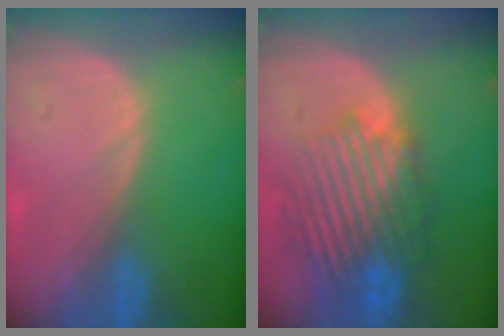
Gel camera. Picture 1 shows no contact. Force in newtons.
{"total": 10.2, "press": 9.3, "slide": 4.1}